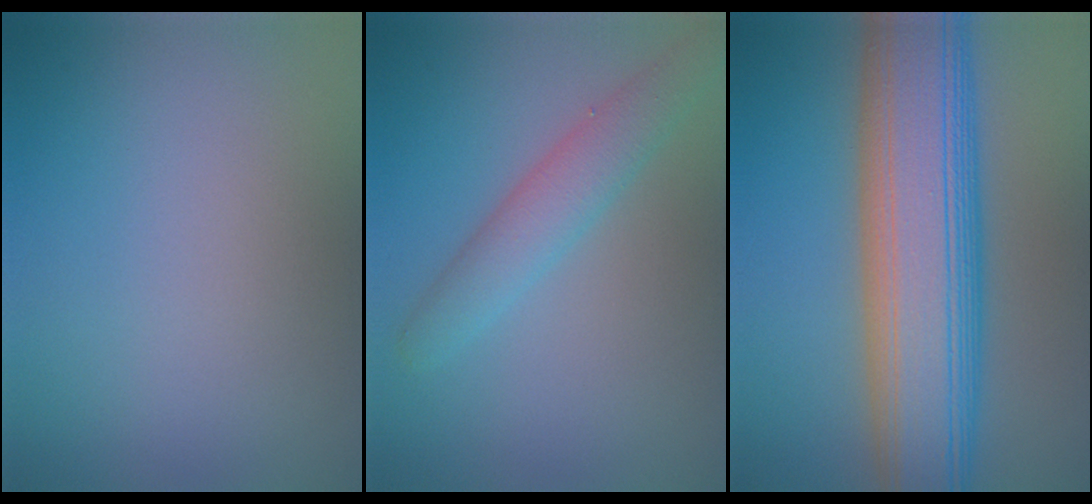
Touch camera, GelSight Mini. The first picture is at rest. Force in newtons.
{"total": 3.2, "press": 3.2, "slide": 0.2}
{"total": 12.9, "press": 12.9, "slide": 0.4}